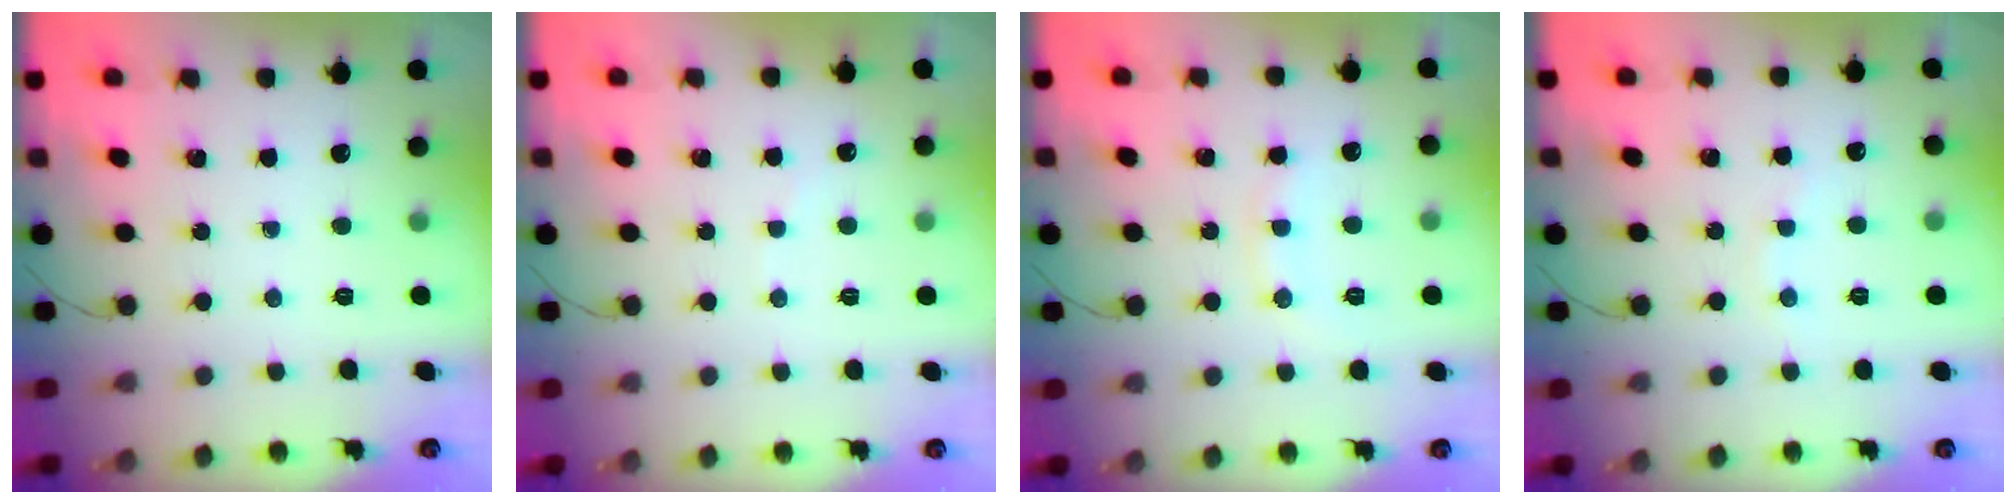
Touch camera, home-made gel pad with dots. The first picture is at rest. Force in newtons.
{"total": 2.7, "press": 2.7, "slide": 0.7}
{"total": 7.3, "press": 7.2, "slide": 1.1}
{"total": 5.2, "press": 5.1, "slide": 1.0}